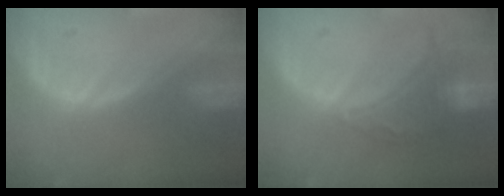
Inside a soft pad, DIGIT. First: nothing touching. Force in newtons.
{"total": 6.8, "press": 6.8, "slide": 0.2}